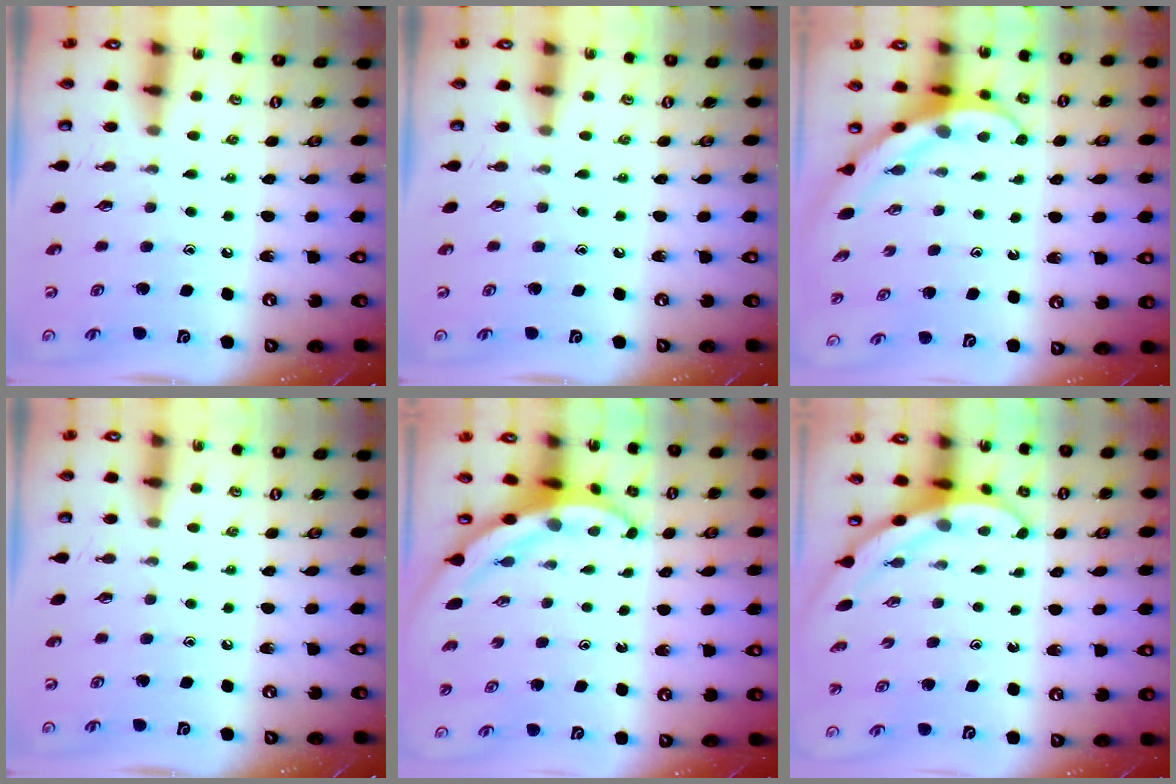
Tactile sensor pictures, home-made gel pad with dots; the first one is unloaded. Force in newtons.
{"total": 0.0}
{"total": 4.0, "press": 3.9, "slide": 0.4}
{"total": 0.0}
{"total": 3.9, "press": 3.9, "slide": 0.4}
{"total": 3.0, "press": 3.0, "slide": 0.1}